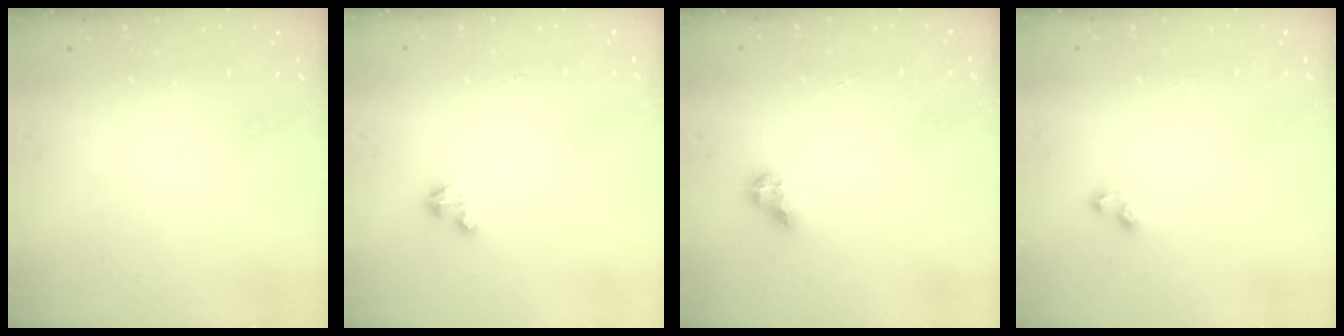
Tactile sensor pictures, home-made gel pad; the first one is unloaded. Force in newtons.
{"total": 0.9, "press": 0.9, "slide": 0.2}
{"total": 8.1, "press": 8.1, "slide": 1.0}
{"total": 2.6, "press": 2.3, "slide": 1.2}